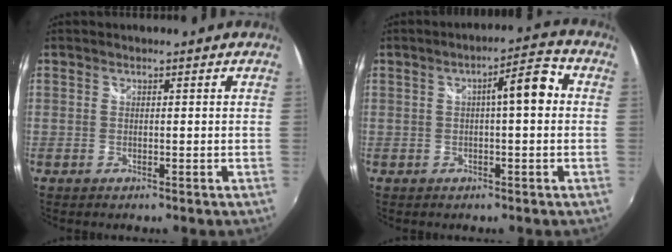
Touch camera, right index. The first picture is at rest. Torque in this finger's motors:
{"motor_torque": [0.32, 0.07, 0.14, 0.06]}